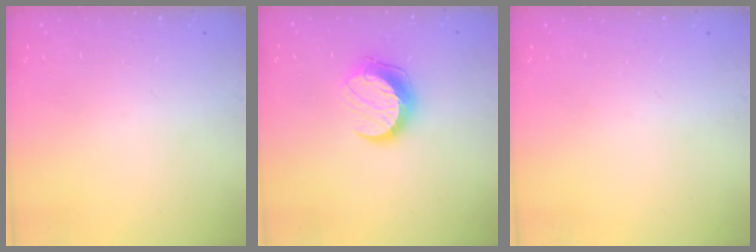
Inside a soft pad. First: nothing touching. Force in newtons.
{"total": 10.1, "press": 10.1, "slide": 0.2}
{"total": 0.0}